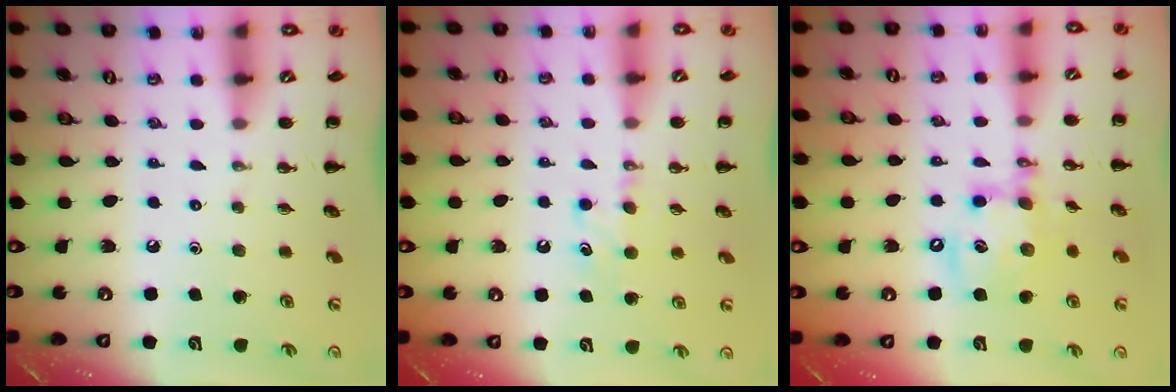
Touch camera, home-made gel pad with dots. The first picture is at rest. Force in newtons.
{"total": 6.4, "press": 6.2, "slide": 1.6}
{"total": 14.7, "press": 14.3, "slide": 3.2}